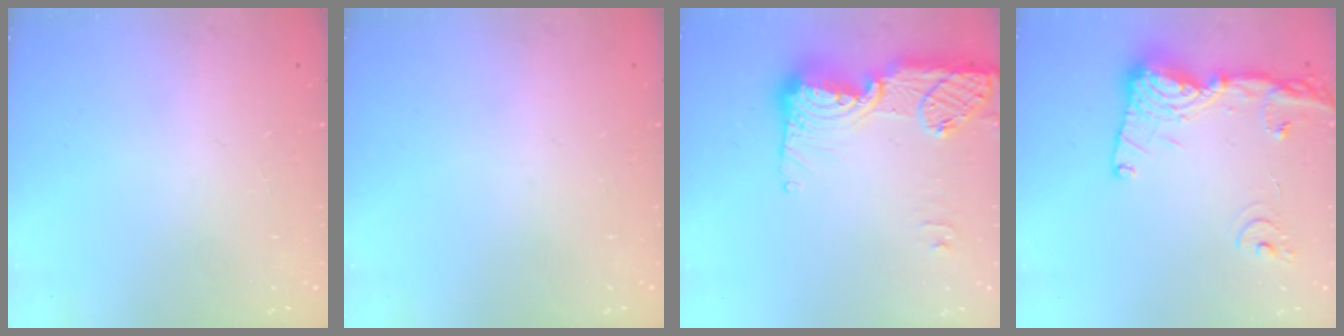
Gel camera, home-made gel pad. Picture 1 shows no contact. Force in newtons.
{"total": 0.0}
{"total": 16.5, "press": 16.5, "slide": 1.1}
{"total": 16.7, "press": 16.6, "slide": 1.9}